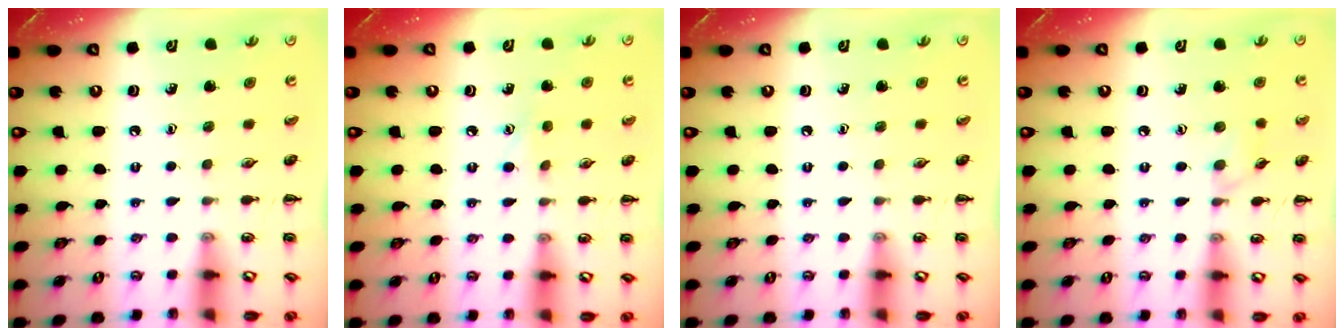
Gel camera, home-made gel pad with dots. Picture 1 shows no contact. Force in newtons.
{"total": 2.0, "press": 1.9, "slide": 0.6}
{"total": 0.0}
{"total": 4.8, "press": 4.4, "slide": 1.9}